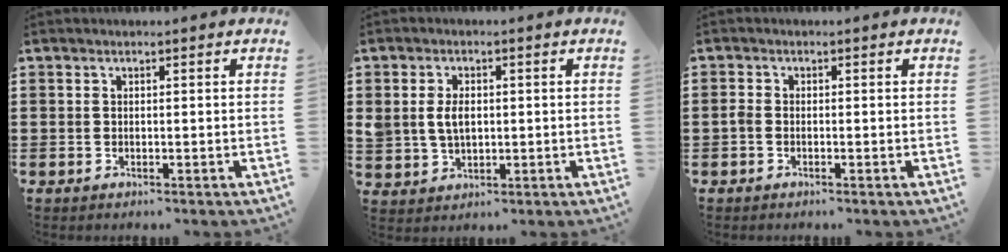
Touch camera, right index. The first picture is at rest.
{"total": 4.1, "force": [0.4, 2.8, 3.0], "torque": [-0.071, 0.009, 0.003]}
{"total": 0.9, "force": [-0.6, 0.5, 0.5], "torque": [-0.020, -0.003, -0.014]}